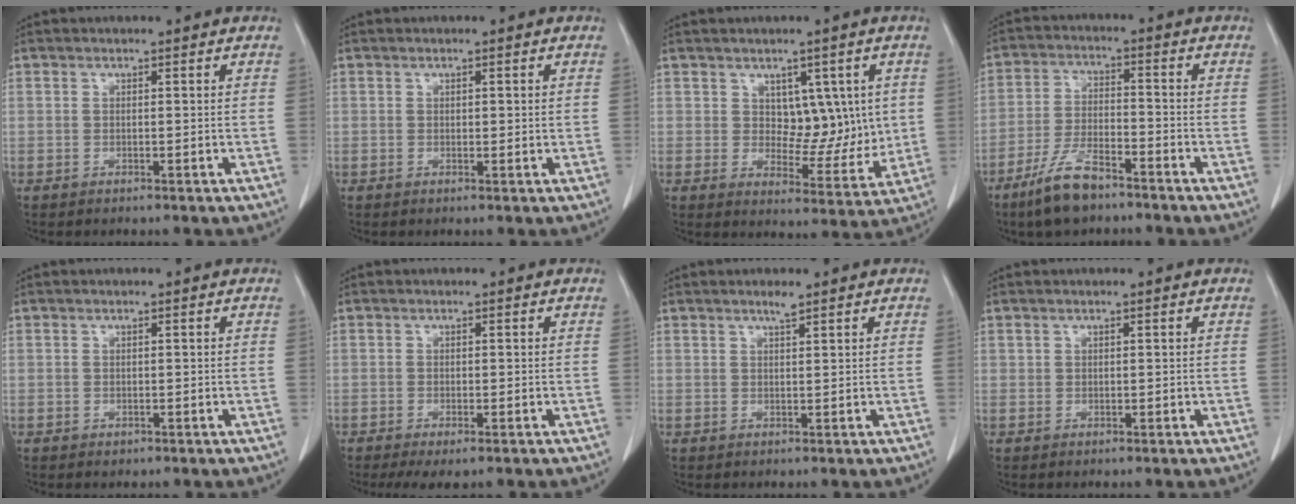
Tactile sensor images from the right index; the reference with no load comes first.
{"total": 0.7, "force": [0.2, 0.3, 0.7], "torque": [-0.009, -0.001, 0.003]}
{"total": 7.5, "force": [1.9, 4.5, 5.7], "torque": [-0.065, 0.003, 0.038]}
{"total": 8.4, "force": [-6.2, 2.3, 5.3], "torque": [-0.114, -0.012, -0.118]}
{"total": 0.6, "force": [-0.1, 0.5, 0.1], "torque": [-0.001, 0.002, -0.001]}
{"total": 2.9, "force": [-1.7, 0.7, 2.2], "torque": [-0.038, -0.009, -0.025]}
{"total": 1.4, "force": [1.1, 0.0, 0.9], "torque": [-0.017, 0.000, 0.022]}
{"total": 0.5, "force": [0.4, 0.4, 0.0], "torque": [0.008, 0.000, 0.006]}